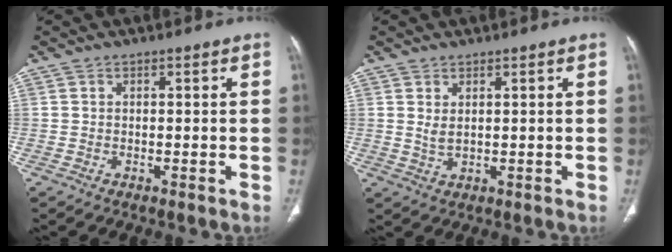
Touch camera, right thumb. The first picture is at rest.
{"total": 2.1, "force": [0.8, 1.0, 1.7], "torque": [-0.033, -0.008, 0.023]}